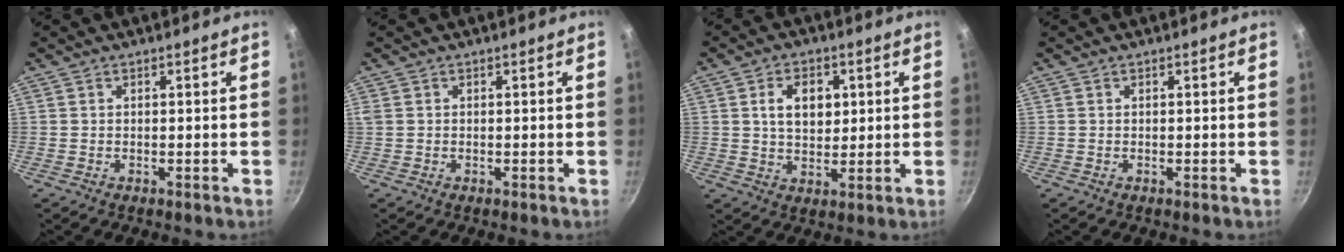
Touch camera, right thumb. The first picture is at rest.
{"total": 1.2, "force": [0.3, 1.0, 0.6], "torque": [-0.020, 0.007, 0.008]}
{"total": 7.6, "force": [2.0, 5.0, 5.4], "torque": [-0.062, -0.008, 0.035]}
{"total": 0.0}